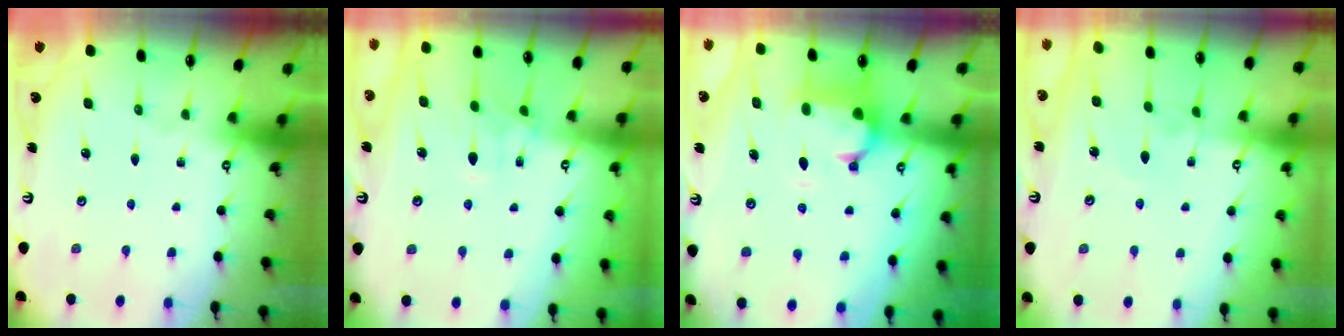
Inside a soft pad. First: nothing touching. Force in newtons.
{"total": 1.7, "press": 1.1, "slide": 1.2}
{"total": 1.4, "press": 0.7, "slide": 1.2}
{"total": 4.9, "press": 4.9, "slide": 0.0}